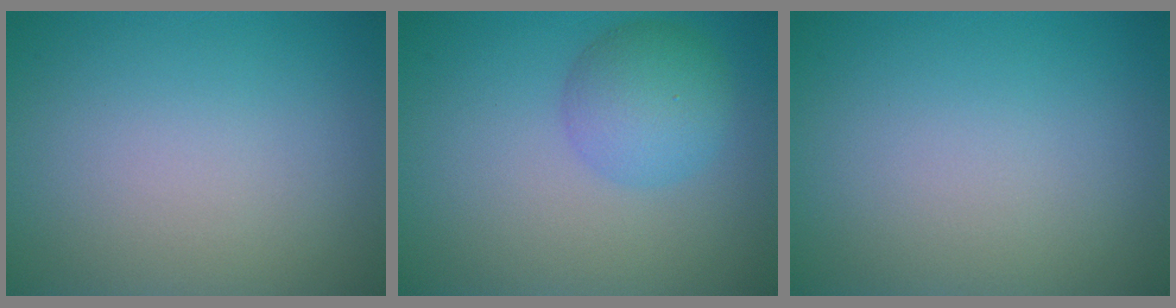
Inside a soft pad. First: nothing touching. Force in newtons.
{"total": 3.9, "press": 3.9, "slide": 0.2}
{"total": 0.0}